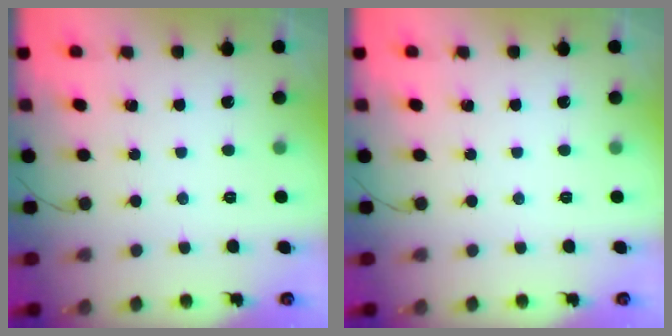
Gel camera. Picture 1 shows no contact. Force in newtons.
{"total": 0.0}